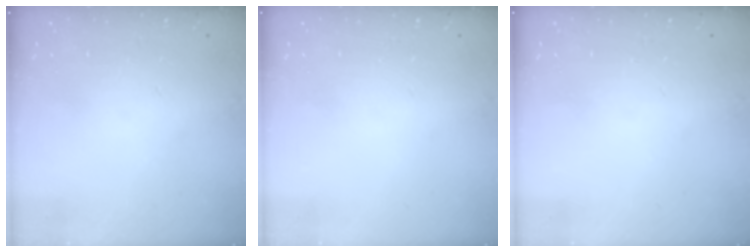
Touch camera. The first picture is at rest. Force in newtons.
{"total": 0.0}
{"total": 0.0}